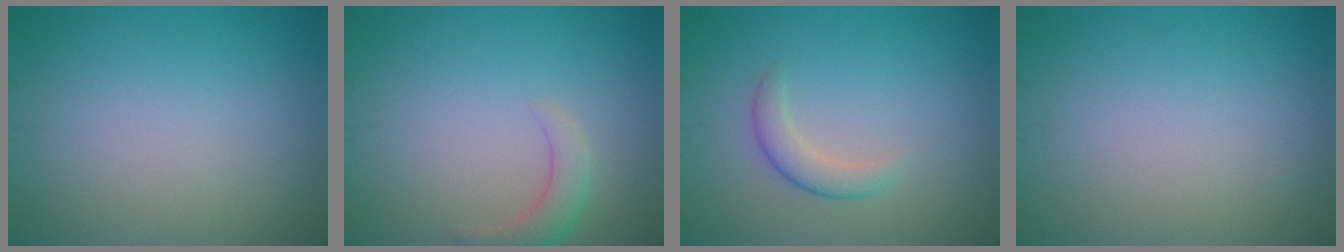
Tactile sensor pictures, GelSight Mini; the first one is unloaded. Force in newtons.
{"total": 2.3, "press": 2.3, "slide": 0.3}
{"total": 2.1, "press": 2.1, "slide": 0.0}
{"total": 0.0}